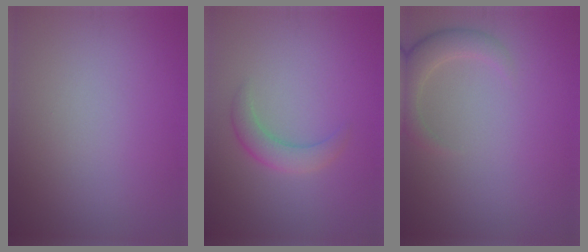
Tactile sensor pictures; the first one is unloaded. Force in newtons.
{"total": 2.6, "press": 2.6, "slide": 0.3}
{"total": 2.9, "press": 2.8, "slide": 0.3}